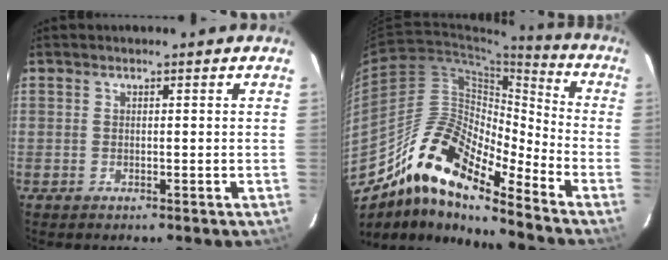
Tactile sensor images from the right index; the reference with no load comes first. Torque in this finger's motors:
{"motor_torque": [0.11, -0.55, 0.56, 0.07]}